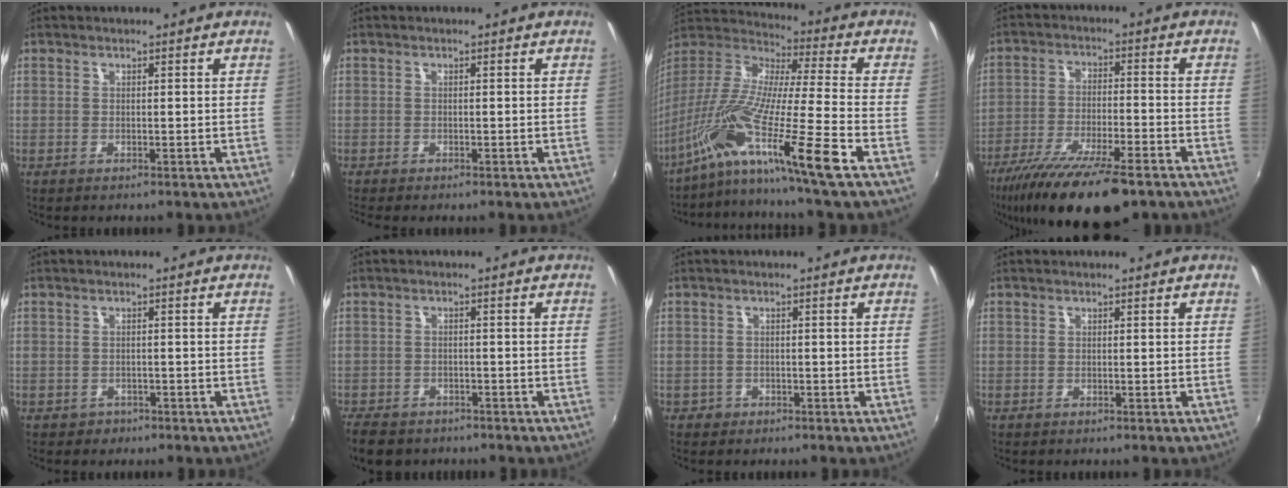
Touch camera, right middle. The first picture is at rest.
{"total": 1.3, "force": [-1.1, 0.3, 0.7], "torque": [-0.016, -0.009, -0.018]}
{"total": 19.5, "force": [-12.7, -2.6, 14.6], "torque": [-0.252, -0.051, -0.236]}
{"total": 18.1, "force": [-13.4, 4.1, 11.5], "torque": [-0.225, -0.047, -0.224]}
{"total": 1.7, "force": [-0.9, 1.4, 0.3], "torque": [-0.010, -0.003, -0.010]}
{"total": 8.2, "force": [-6.3, 4.3, 3.2], "torque": [-0.089, -0.022, -0.106]}
{"total": 1.6, "force": [-0.9, 1.3, 0.2], "torque": [-0.008, -0.002, -0.013]}
{"total": 0.0}